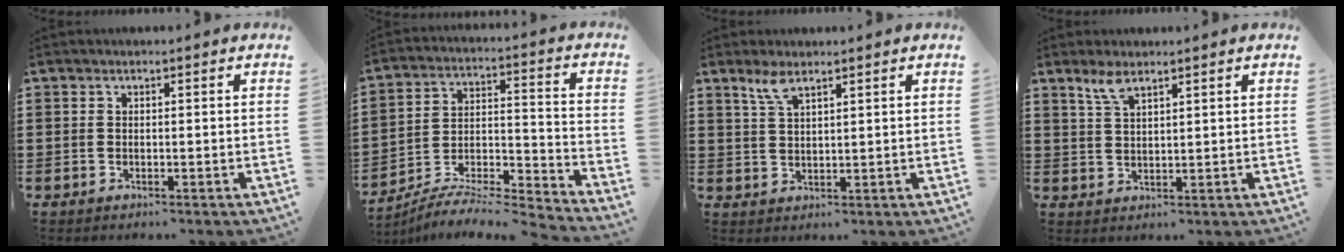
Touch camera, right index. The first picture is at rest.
{"total": 6.0, "force": [-5.7, 0.4, 1.9], "torque": [-0.039, -0.009, -0.119]}
{"total": 3.4, "force": [2.4, 1.0, 2.2], "torque": [-0.051, 0.003, 0.043]}
{"total": 3.3, "force": [2.4, 1.0, 2.1], "torque": [-0.048, 0.003, 0.043]}